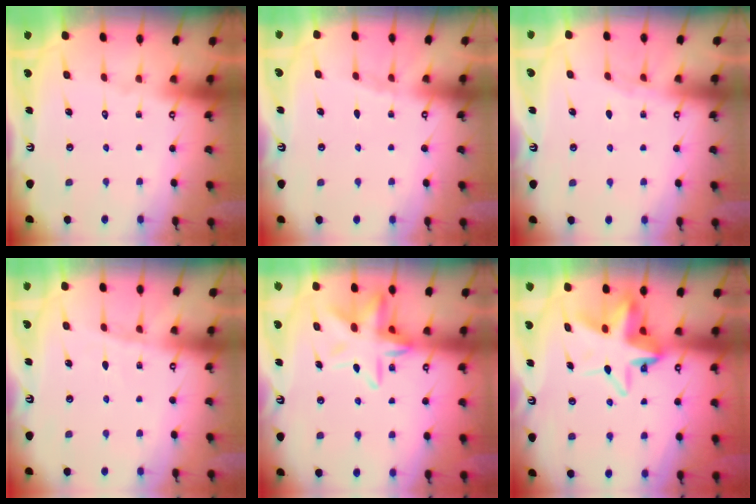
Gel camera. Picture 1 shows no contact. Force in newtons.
{"total": 4.1, "press": 3.4, "slide": 2.4}
{"total": 2.8, "press": 2.7, "slide": 0.4}
{"total": 4.9, "press": 4.8, "slide": 0.4}
{"total": 13.4, "press": 13.4, "slide": 1.0}
{"total": 10.8, "press": 10.3, "slide": 3.1}